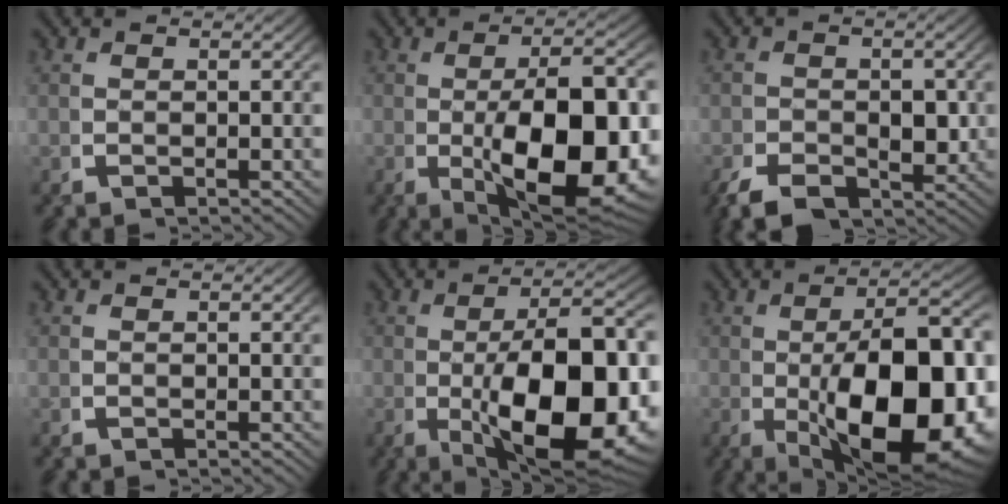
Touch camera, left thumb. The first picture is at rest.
{"total": 14.8, "force": [-2.8, 7.6, 12.4], "torque": [-0.213, -0.055, -0.010]}
{"total": 4.5, "force": [-2.2, 2.9, 2.6], "torque": [-0.053, -0.019, -0.032]}
{"total": 0.0}
{"total": 16.5, "force": [-3.2, 8.3, 13.9], "torque": [-0.234, -0.058, -0.015]}
{"total": 18.2, "force": [-3.8, 9.6, 15.0], "torque": [-0.241, -0.059, -0.023]}